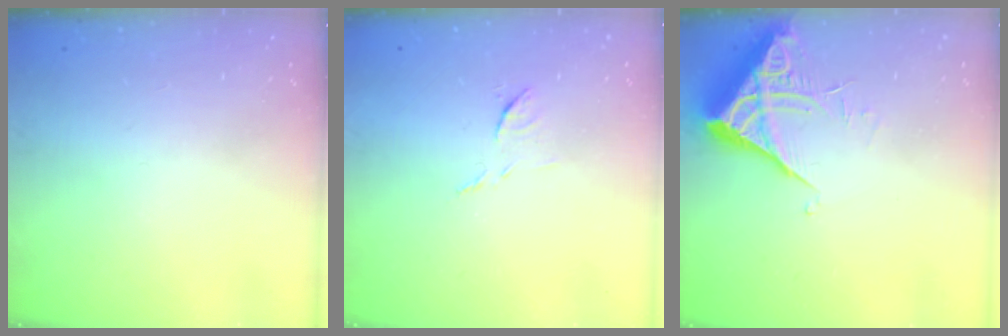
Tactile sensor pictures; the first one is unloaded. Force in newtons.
{"total": 6.7, "press": 6.7, "slide": 0.3}
{"total": 6.0, "press": 6.0, "slide": 0.2}